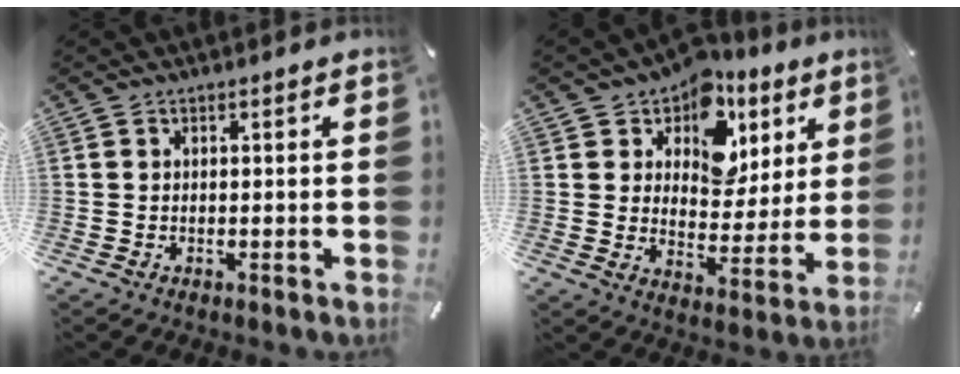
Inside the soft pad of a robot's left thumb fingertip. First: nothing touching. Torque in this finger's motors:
{"motor_torque": [1.68, 1.71, 1.41, -1.36, 0.35]}